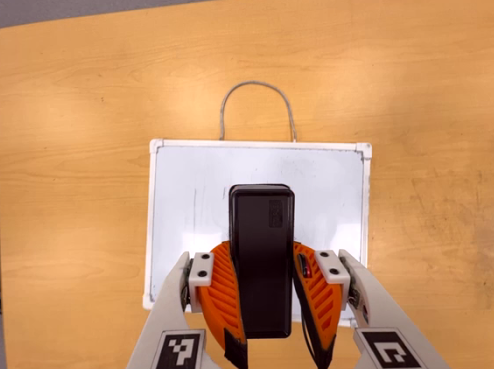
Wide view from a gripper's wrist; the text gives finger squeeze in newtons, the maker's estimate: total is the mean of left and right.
{"total": 10.0, "left": 8.0, "right": 12.0}